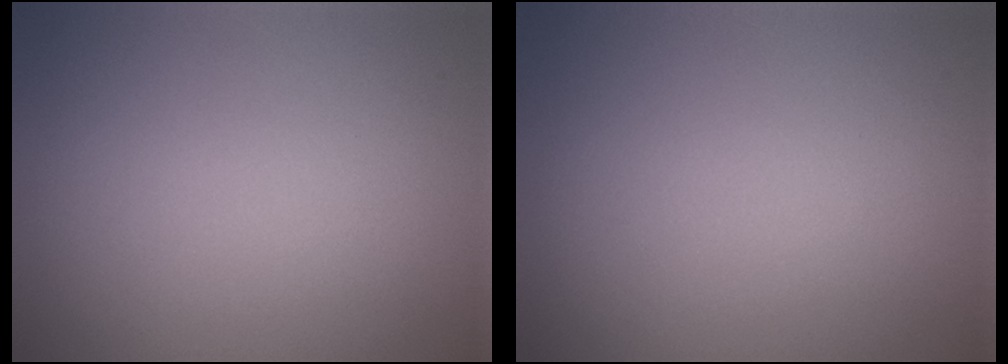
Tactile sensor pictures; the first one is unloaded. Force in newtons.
{"total": 0.0}